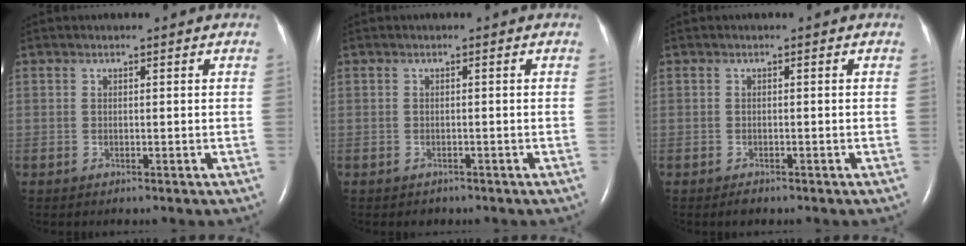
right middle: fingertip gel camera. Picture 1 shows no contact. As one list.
[{"total": 1.0, "force": [-0.7, 0.7, -0.1], "torque": [-0.005, 0.002, -0.008]}, {"total": 0.9, "force": [-0.7, 0.3, 0.3], "torque": [-0.009, -0.001, -0.009]}]